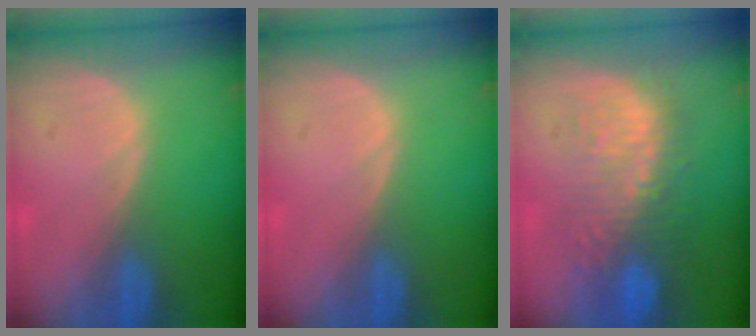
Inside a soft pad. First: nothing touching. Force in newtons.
{"total": 0.0}
{"total": 10.1, "press": 9.0, "slide": 4.5}